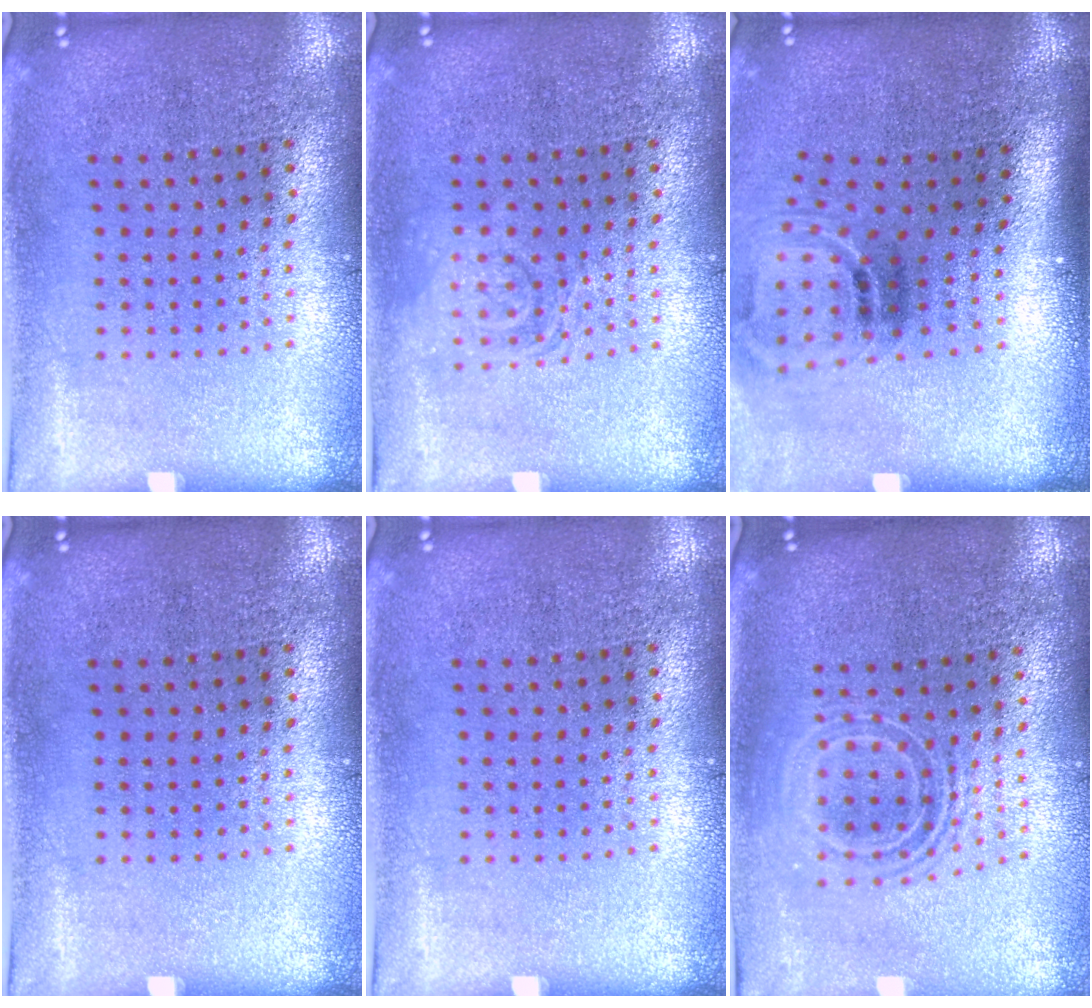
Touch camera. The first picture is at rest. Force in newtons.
{"total": 1.8, "press": 1.8, "slide": 0.3}
{"total": 1.8, "press": 1.1, "slide": 1.5}
{"total": 0.0}
{"total": 0.0}
{"total": 1.6, "press": 1.3, "slide": 0.9}